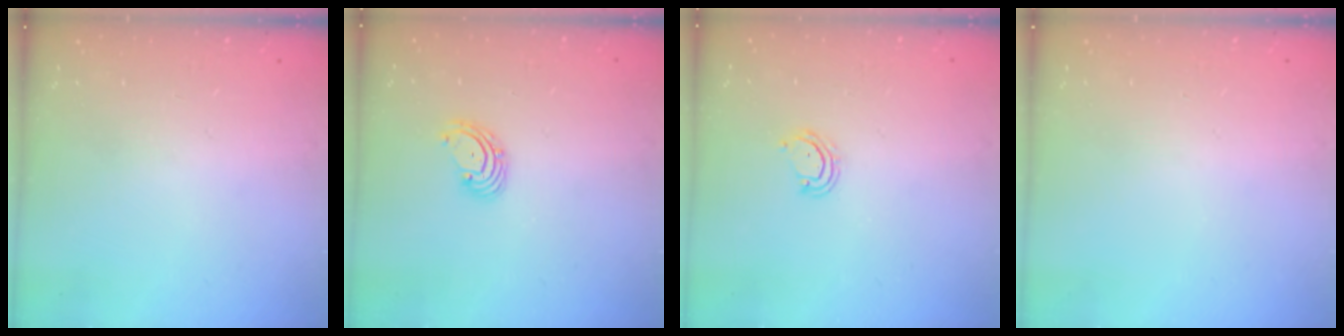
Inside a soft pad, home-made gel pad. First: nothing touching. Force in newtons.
{"total": 3.4, "press": 3.3, "slide": 0.5}
{"total": 4.7, "press": 4.6, "slide": 0.4}
{"total": 0.0}